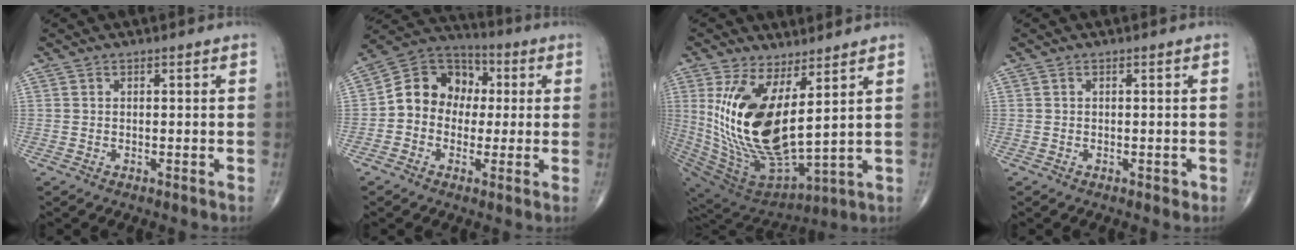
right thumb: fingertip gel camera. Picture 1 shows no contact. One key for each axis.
{"total": 11.9, "fx": 0.3, "fy": 10.0, "fz": 6.4, "tx": -0.068, "ty": 0.035, "tz": -0.010}
{"total": 20.5, "fx": 5.3, "fy": 8.6, "fz": 17.8, "tx": -0.351, "ty": -0.055, "tz": 0.122}
{"total": 0.8, "fx": -0.3, "fy": 0.5, "fz": 0.5, "tx": -0.004, "ty": 0.000, "tz": -0.006}